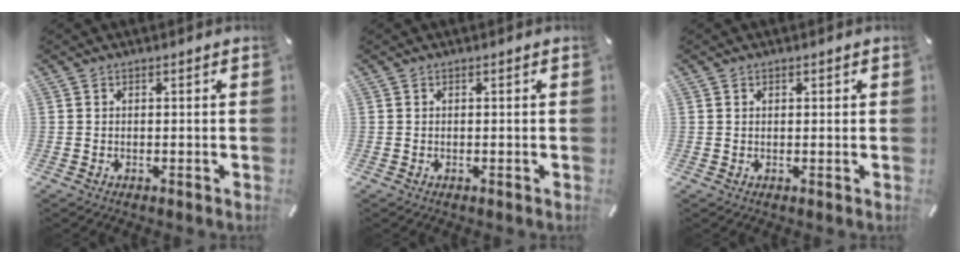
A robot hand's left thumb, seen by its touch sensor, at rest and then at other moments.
{"total": 0.0}
{"total": 0.5, "force": [0.3, 0.4, 0.2], "torque": [-0.004, 0.001, 0.006]}